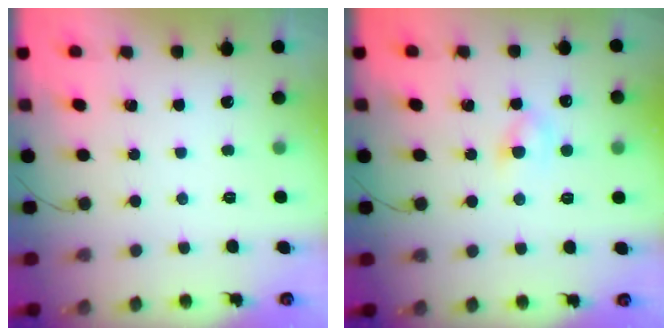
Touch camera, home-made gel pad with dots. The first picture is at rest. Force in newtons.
{"total": 3.3, "press": 3.1, "slide": 1.1}